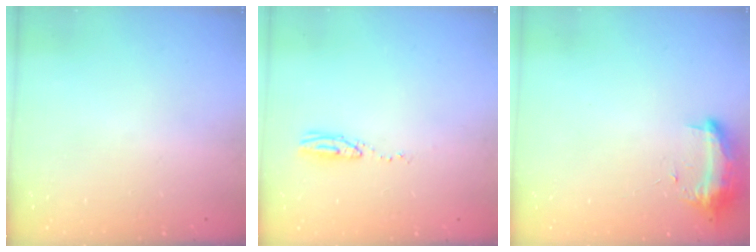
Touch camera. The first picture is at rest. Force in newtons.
{"total": 14.7, "press": 6.3, "slide": 13.3}
{"total": 9.9, "press": 9.8, "slide": 1.0}